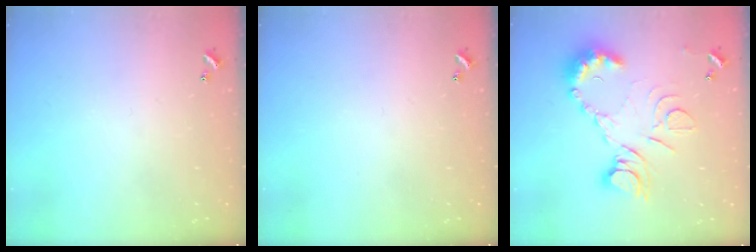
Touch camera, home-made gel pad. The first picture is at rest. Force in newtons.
{"total": 0.0}
{"total": 13.9, "press": 13.7, "slide": 2.0}